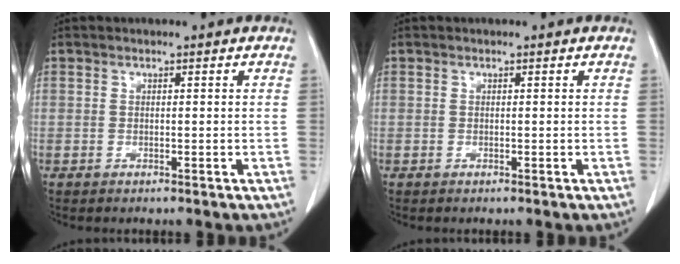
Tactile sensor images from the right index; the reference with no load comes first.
{"total": 0.0}